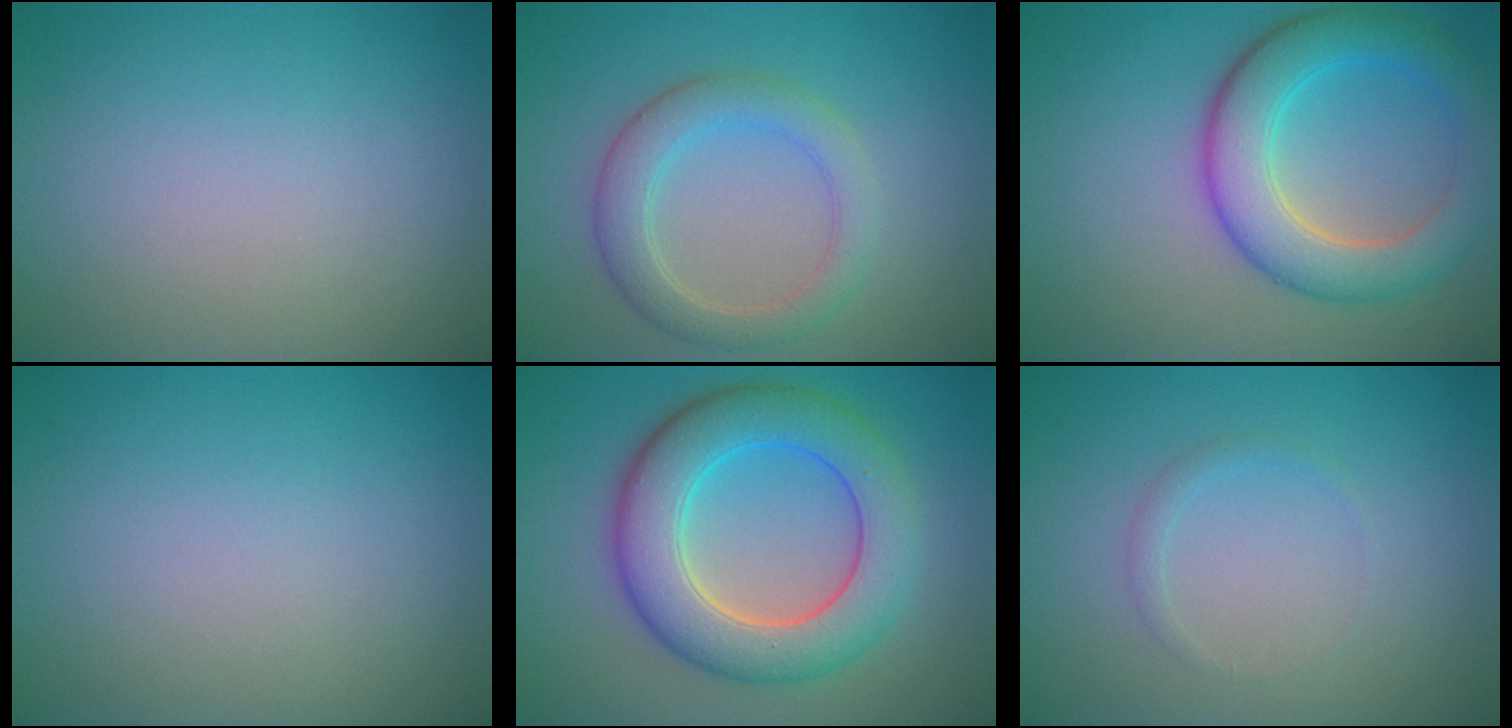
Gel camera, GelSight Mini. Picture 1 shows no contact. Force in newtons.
{"total": 3.7, "press": 3.7, "slide": 0.3}
{"total": 6.6, "press": 6.6, "slide": 0.3}
{"total": 0.0}
{"total": 8.4, "press": 8.4, "slide": 0.1}
{"total": 0.9, "press": 0.9, "slide": 0.1}